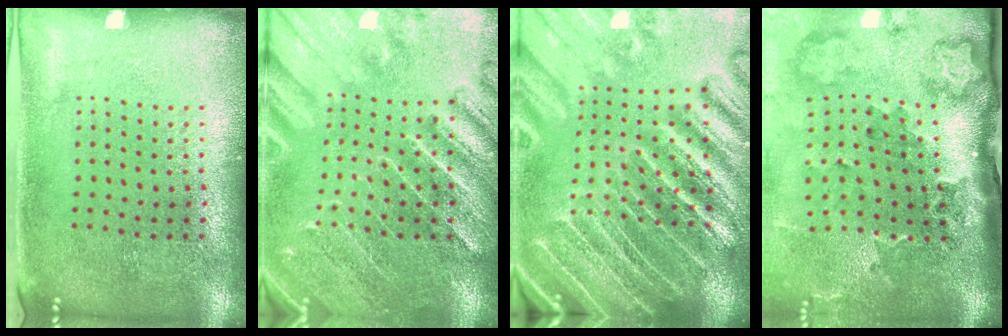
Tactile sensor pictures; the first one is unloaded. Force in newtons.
{"total": 3.0, "press": 2.9, "slide": 0.8}
{"total": 5.1, "press": 4.5, "slide": 2.3}
{"total": 3.7, "press": 2.4, "slide": 2.8}